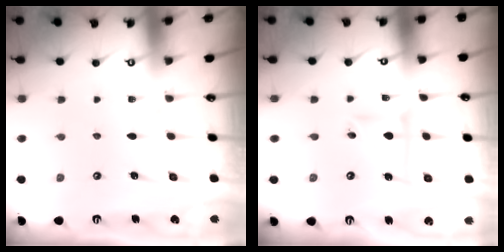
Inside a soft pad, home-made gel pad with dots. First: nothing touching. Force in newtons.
{"total": 5.7, "press": 5.7, "slide": 0.5}